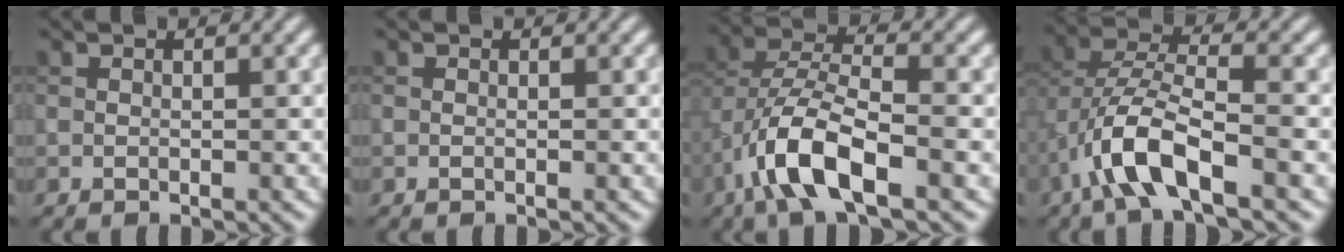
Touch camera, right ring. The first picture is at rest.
{"total": 0.0}
{"total": 7.2, "force": [-3.3, 2.8, 5.8], "torque": [-0.115, 0.003, -0.069]}
{"total": 6.5, "force": [-3.0, 2.3, 5.3], "torque": [-0.108, 0.004, -0.063]}